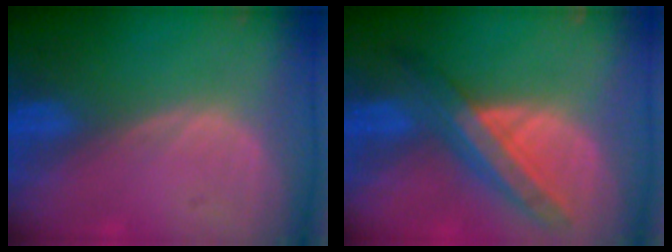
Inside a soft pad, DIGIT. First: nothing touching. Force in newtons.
{"total": 8.4, "press": 7.5, "slide": 3.8}